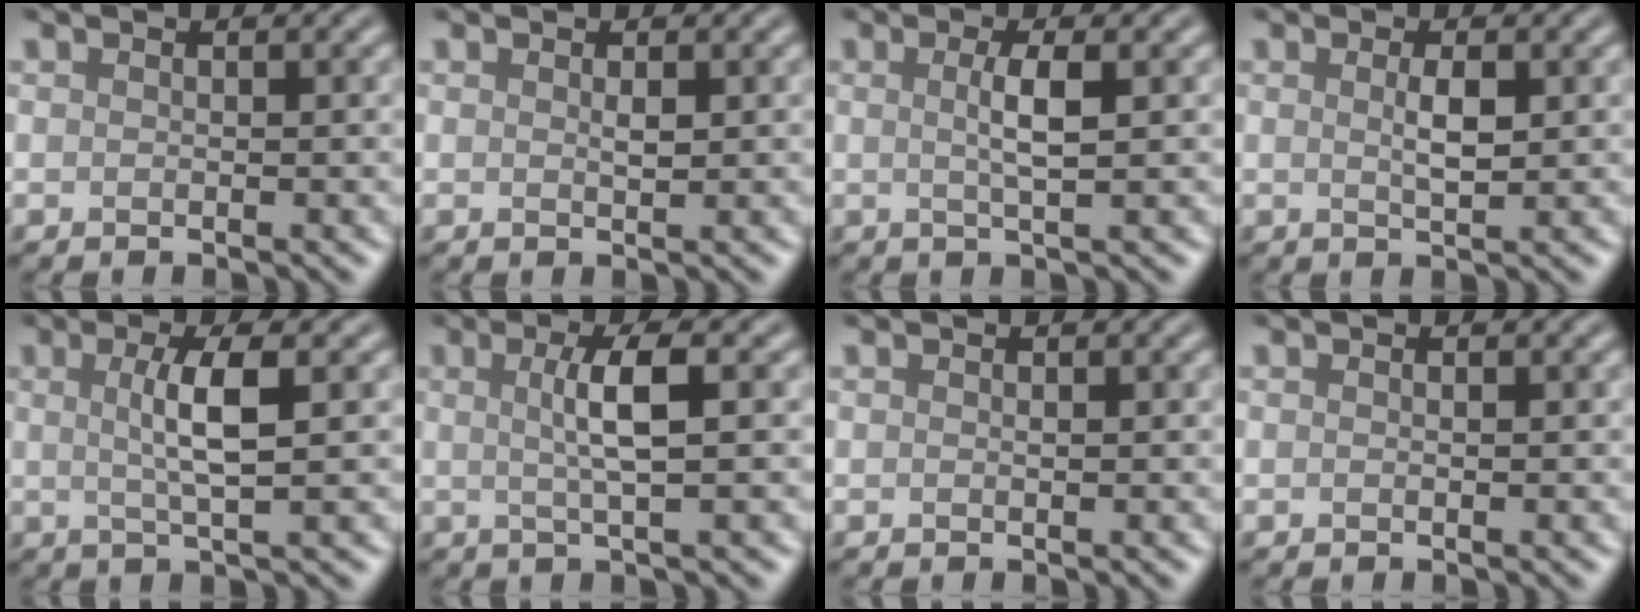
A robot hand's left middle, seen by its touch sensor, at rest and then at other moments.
{"total": 0.7, "force": [0.3, 0.2, 0.7], "torque": [-0.013, -0.001, 0.005]}
{"total": 2.5, "force": [0.3, 0.5, 2.5], "torque": [-0.043, 0.003, 0.003]}
{"total": 1.8, "force": [0.4, 0.4, 1.7], "torque": [-0.033, 0.000, 0.008]}
{"total": 3.9, "force": [0.6, 0.8, 3.7], "torque": [-0.067, 0.001, 0.008]}
{"total": 3.8, "force": [0.5, 0.8, 3.6], "torque": [-0.062, 0.003, 0.005]}
{"total": 0.0}
{"total": 0.0}